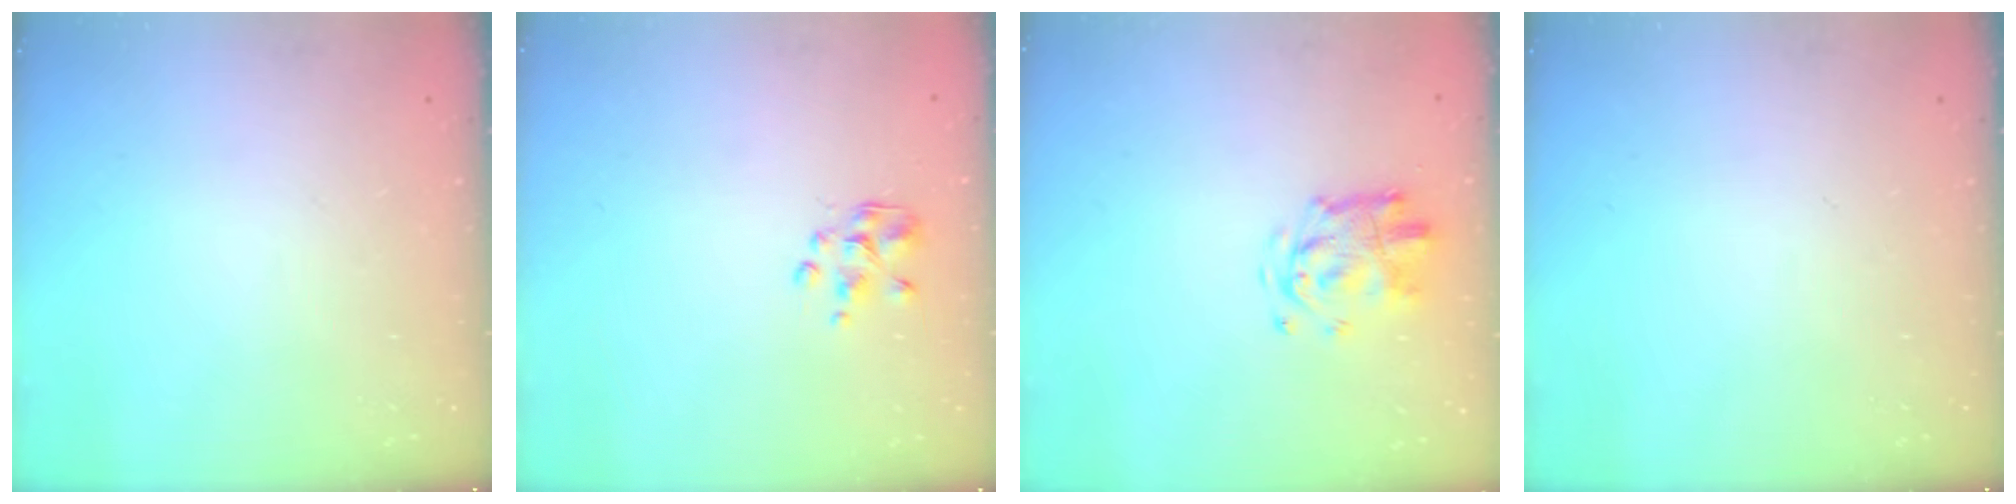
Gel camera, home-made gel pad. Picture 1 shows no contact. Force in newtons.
{"total": 2.3, "press": 2.1, "slide": 0.8}
{"total": 3.8, "press": 3.8, "slide": 0.4}
{"total": 0.0}